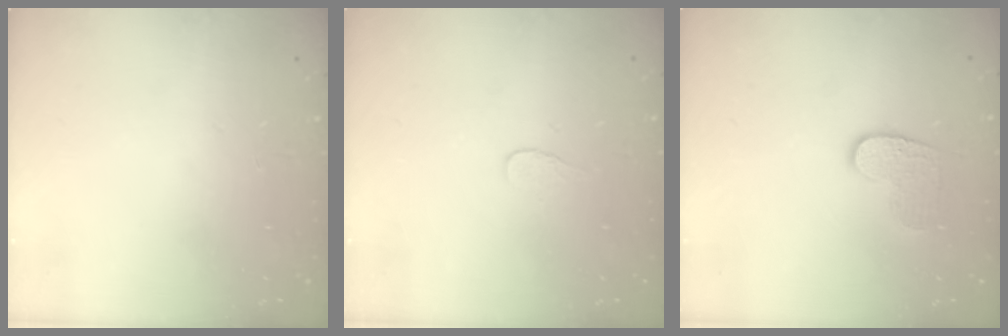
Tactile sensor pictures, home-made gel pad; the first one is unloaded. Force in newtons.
{"total": 3.3, "press": 3.3, "slide": 0.4}
{"total": 7.0, "press": 7.0, "slide": 0.2}